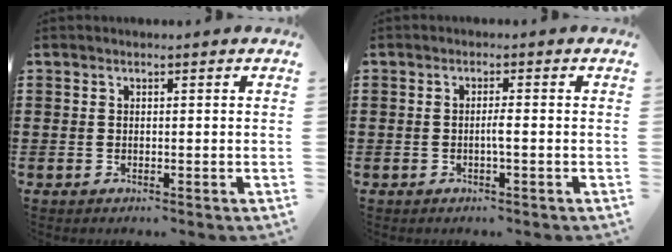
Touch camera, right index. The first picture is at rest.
{"total": 1.4, "force": [-0.4, -0.1, 1.4], "torque": [-0.027, -0.002, -0.008]}